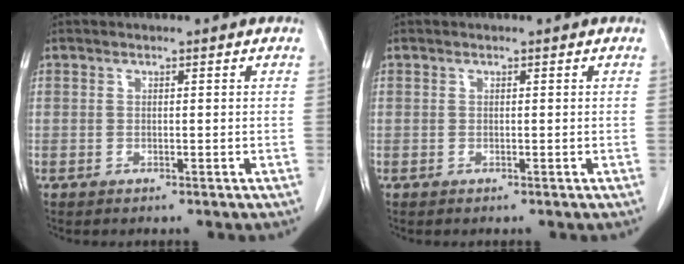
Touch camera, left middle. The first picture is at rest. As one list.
[{"total": 0.0}]